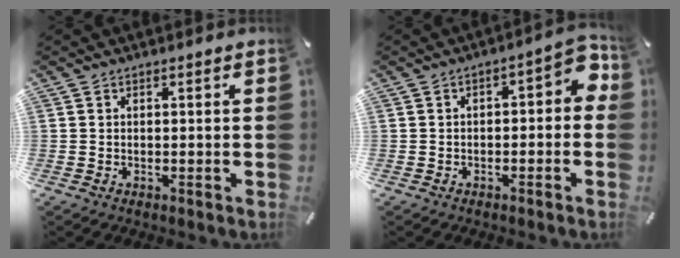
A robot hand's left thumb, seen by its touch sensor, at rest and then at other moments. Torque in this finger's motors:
{"motor_torque": [-0.01, -0.07, -0.08, 0.01, 0.02]}